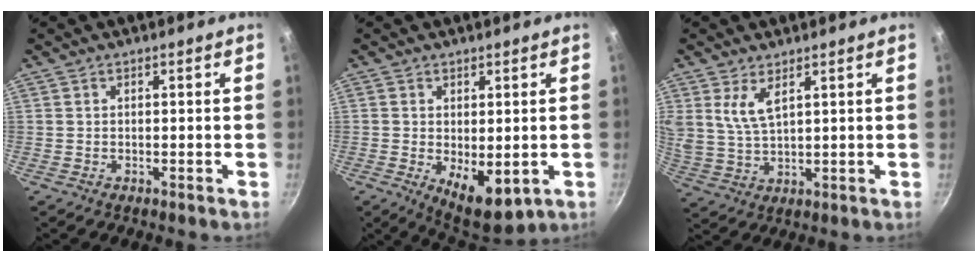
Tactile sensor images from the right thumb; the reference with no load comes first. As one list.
[{"total": 8.6, "force": [-1.2, 4.4, 7.3], "torque": [-0.090, -0.017, -0.004]}, {"total": 5.7, "force": [2.8, 2.5, 4.3], "torque": [-0.081, -0.026, 0.063]}]